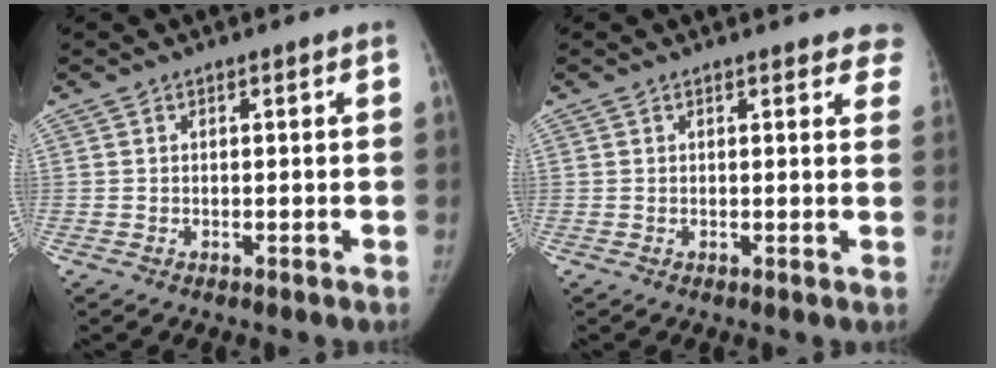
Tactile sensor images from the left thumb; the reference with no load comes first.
{"total": 4.3, "force": [3.8, 1.8, 1.1], "torque": [0.022, -0.016, 0.022]}